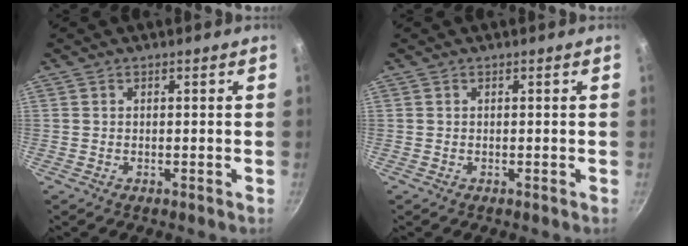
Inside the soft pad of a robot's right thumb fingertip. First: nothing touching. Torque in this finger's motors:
{"motor_torque": [0.00, 0.00, 0.00, 0.00, 0.00]}